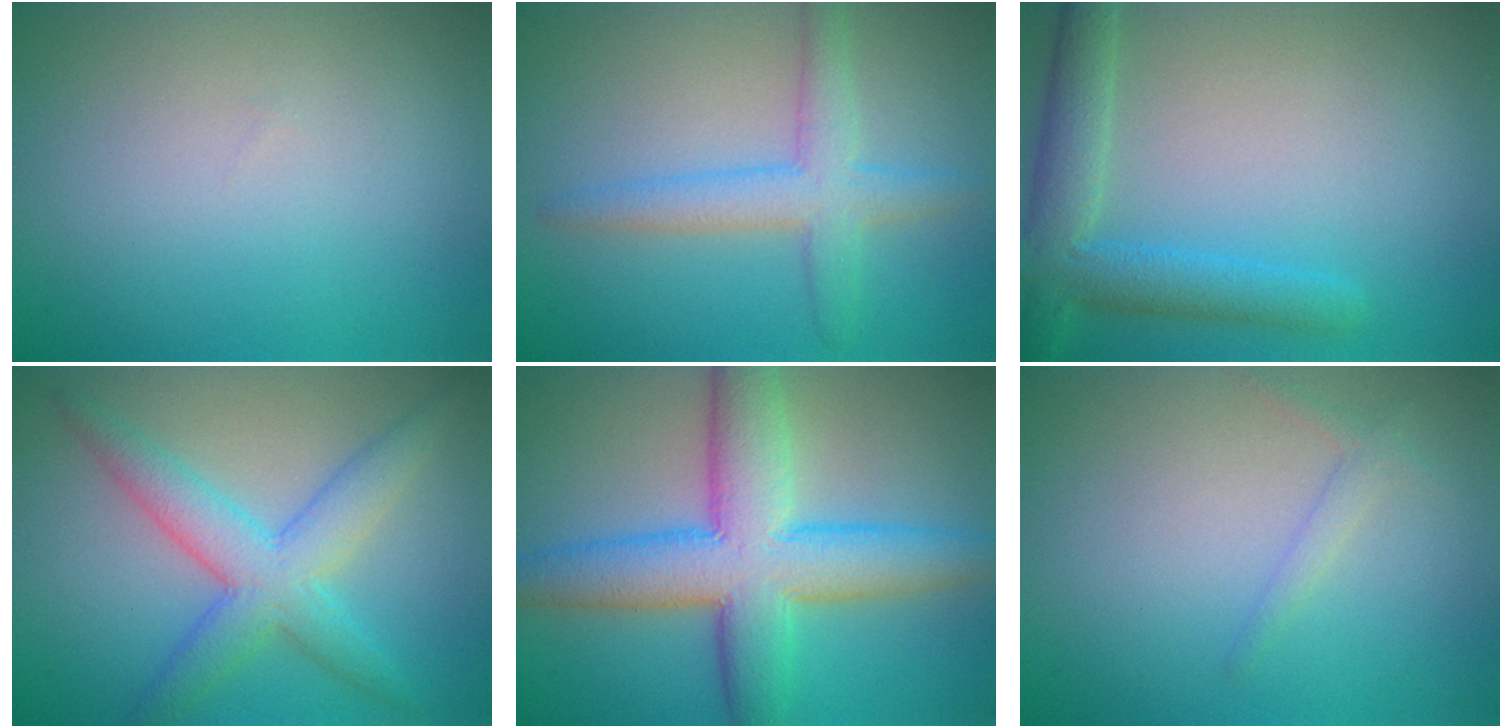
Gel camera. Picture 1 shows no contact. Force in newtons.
{"total": 3.8, "press": 3.8, "slide": 0.2}
{"total": 4.6, "press": 4.6, "slide": 0.2}
{"total": 5.0, "press": 5.0, "slide": 0.2}
{"total": 8.9, "press": 8.9, "slide": 0.2}
{"total": 1.1, "press": 1.1, "slide": 0.1}